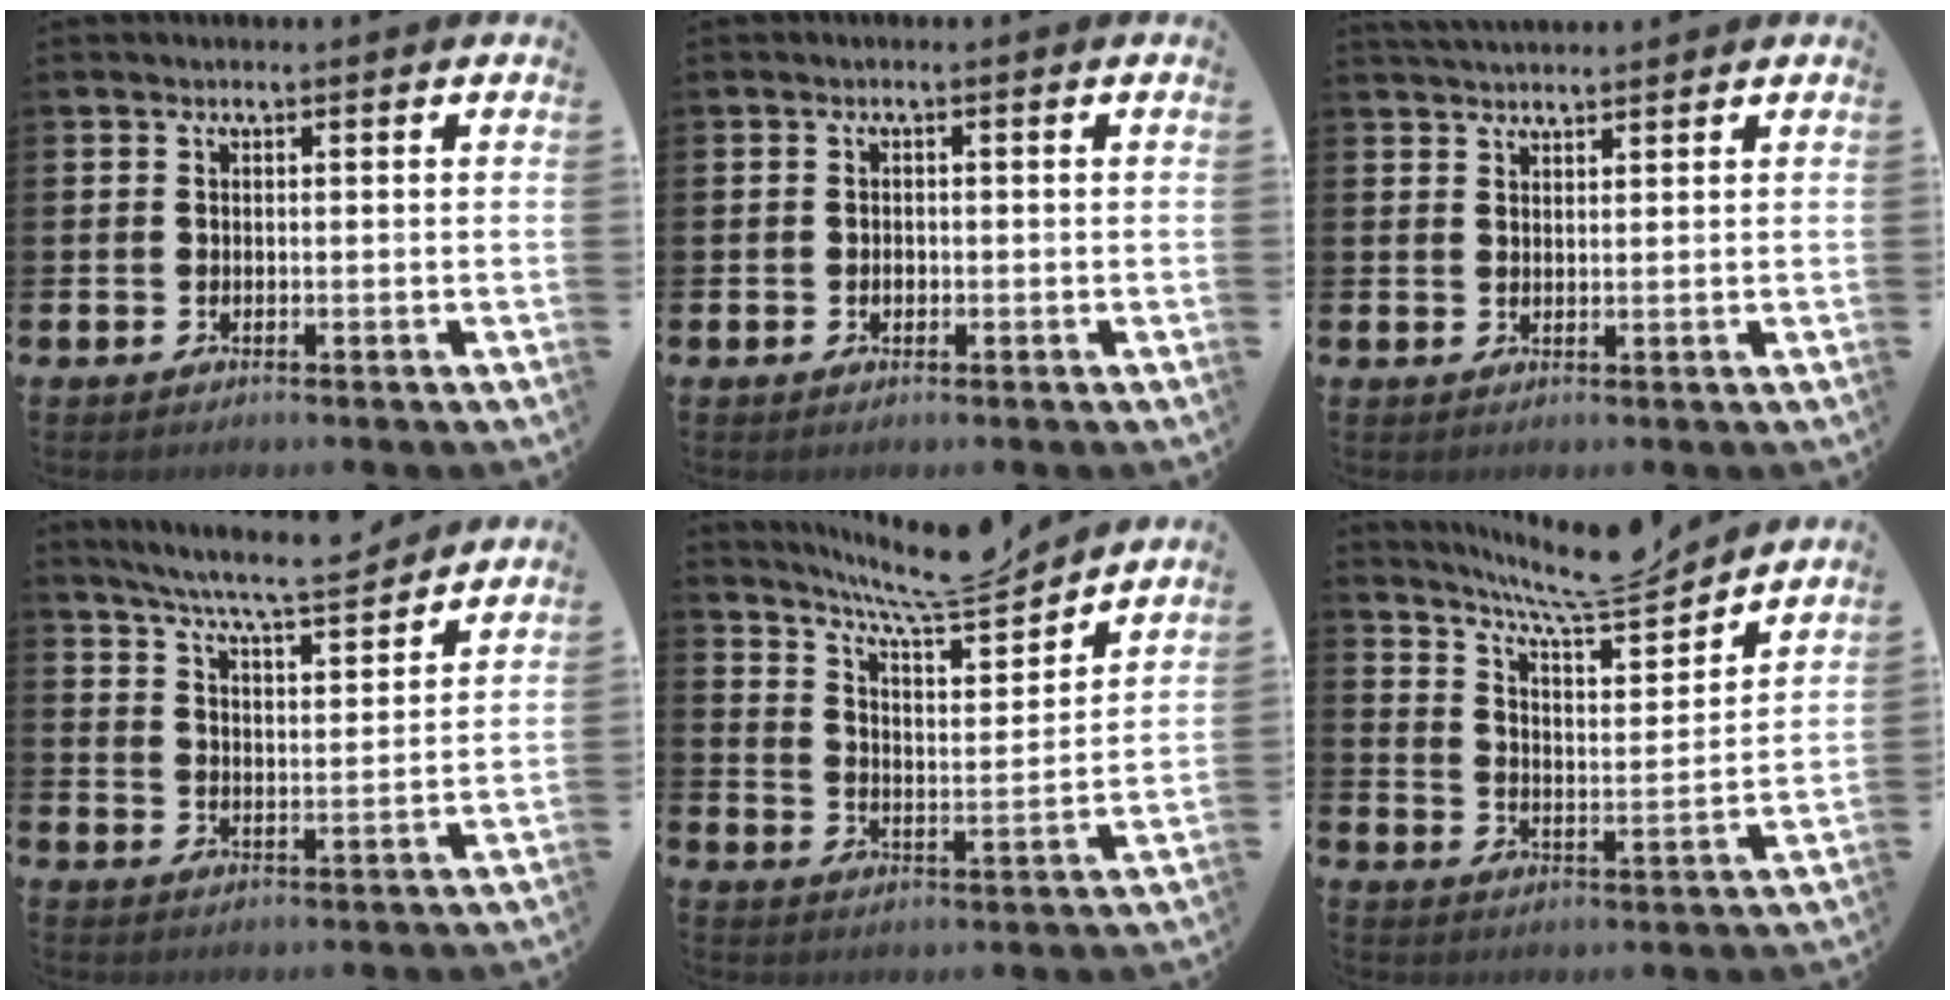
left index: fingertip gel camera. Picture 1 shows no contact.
{"total": 1.0, "force": [-0.2, 0.8, 0.6], "torque": [-0.009, 0.003, -0.007]}
{"total": 2.5, "force": [2.4, 0.4, 0.3], "torque": [-0.009, -0.008, 0.045]}
{"total": 7.2, "force": [6.8, 0.0, 2.4], "torque": [-0.073, -0.044, 0.118]}
{"total": 9.2, "force": [8.5, 1.0, 3.6], "torque": [-0.087, -0.058, 0.149]}
{"total": 9.3, "force": [8.6, 1.0, 3.6], "torque": [-0.096, -0.054, 0.152]}